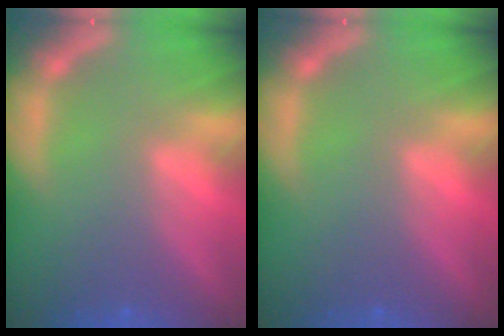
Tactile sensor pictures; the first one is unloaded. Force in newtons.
{"total": 0.0}